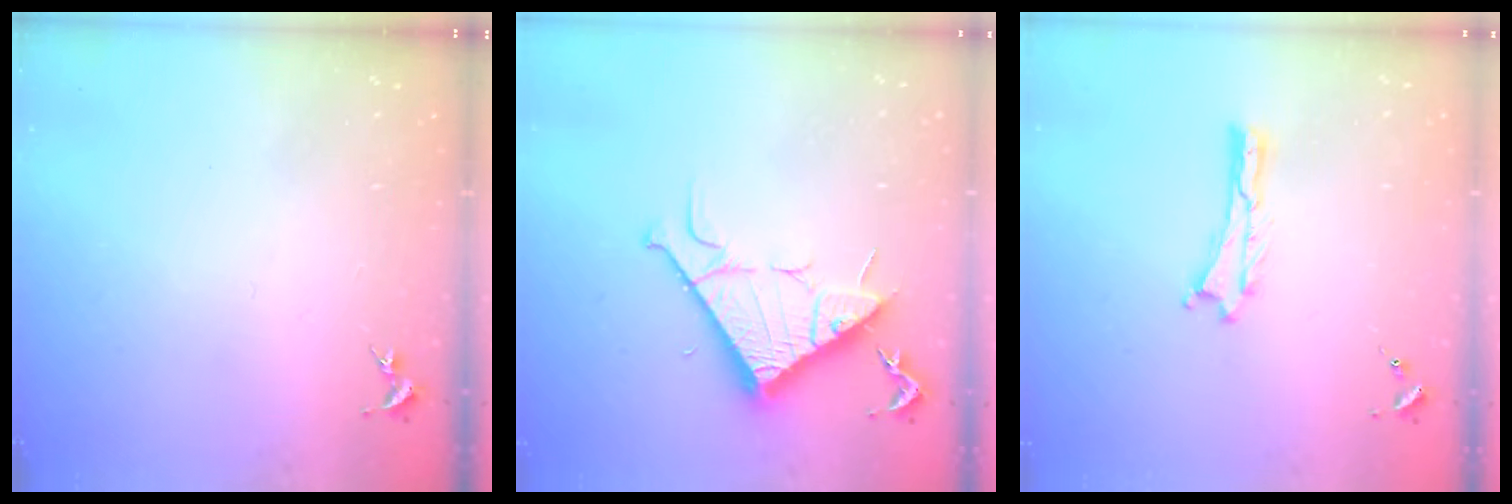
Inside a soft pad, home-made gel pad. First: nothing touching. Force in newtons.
{"total": 10.7, "press": 10.7, "slide": 0.1}
{"total": 0.0}